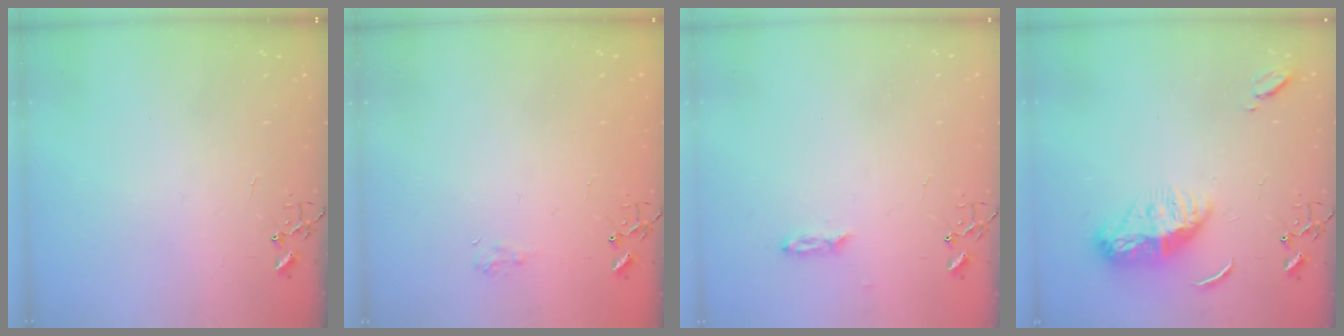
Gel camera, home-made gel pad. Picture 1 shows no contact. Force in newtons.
{"total": 6.9, "press": 6.8, "slide": 0.8}
{"total": 2.3, "press": 2.2, "slide": 0.4}
{"total": 11.6, "press": 11.6, "slide": 1.0}